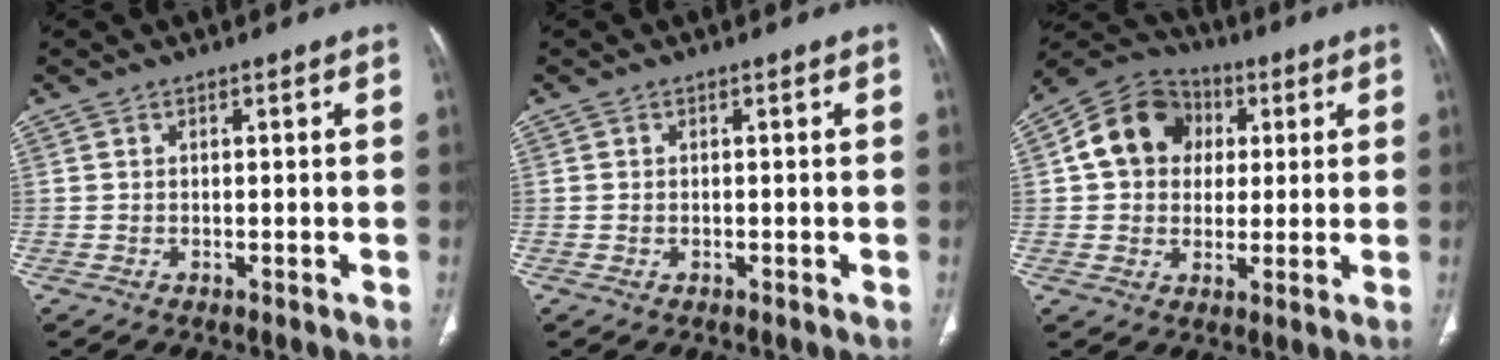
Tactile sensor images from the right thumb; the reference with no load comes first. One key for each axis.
{"total": 0.0}
{"total": 13.0, "fx": 2.6, "fy": 10.9, "fz": 6.7, "tx": -0.094, "ty": 0.013, "tz": 0.033}